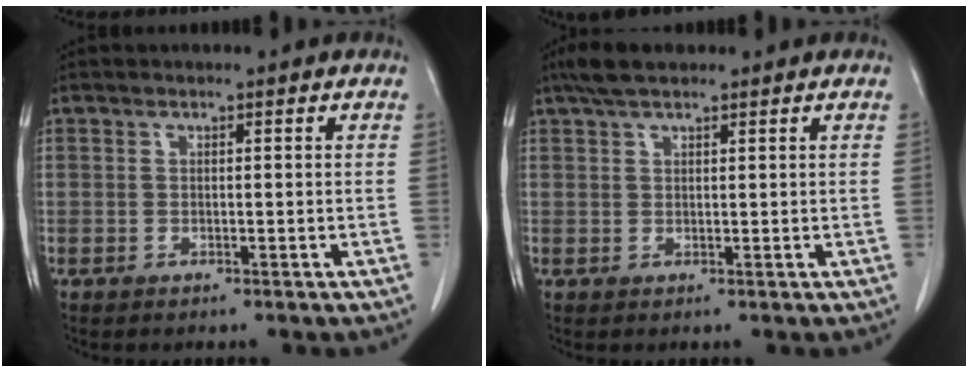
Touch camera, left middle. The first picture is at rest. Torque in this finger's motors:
{"motor_torque": [0.32, -0.26, -0.12, -0.04]}